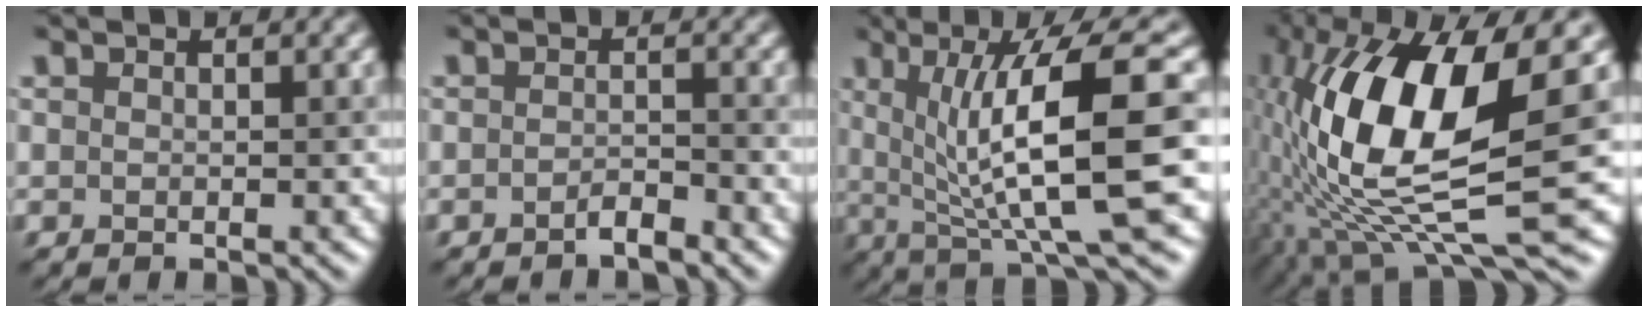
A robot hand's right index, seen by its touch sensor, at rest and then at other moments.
{"total": 1.4, "force": [-1.1, 0.3, 0.8], "torque": [-0.016, 0.004, -0.022]}
{"total": 11.5, "force": [1.3, 2.5, 11.2], "torque": [-0.160, 0.002, 0.027]}
{"total": 14.2, "force": [1.3, 4.3, 13.4], "torque": [-0.261, 0.000, 0.025]}